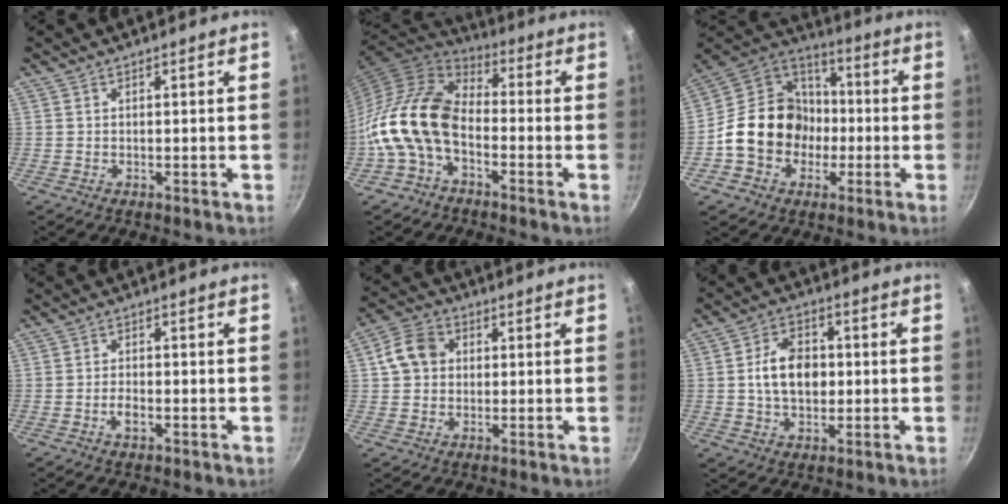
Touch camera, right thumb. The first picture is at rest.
{"total": 14.8, "force": [-4.4, 9.3, 10.6], "torque": [-0.181, 0.047, -0.107]}
{"total": 18.4, "force": [-3.0, 15.7, 9.1], "torque": [-0.126, 0.051, -0.058]}
{"total": 2.7, "force": [-1.1, 1.2, 2.1], "torque": [-0.039, 0.010, -0.022]}
{"total": 9.7, "force": [1.7, 8.3, 4.8], "torque": [-0.062, 0.016, 0.015]}
{"total": 9.8, "force": [0.2, 6.9, 7.1], "torque": [-0.100, 0.012, -0.002]}